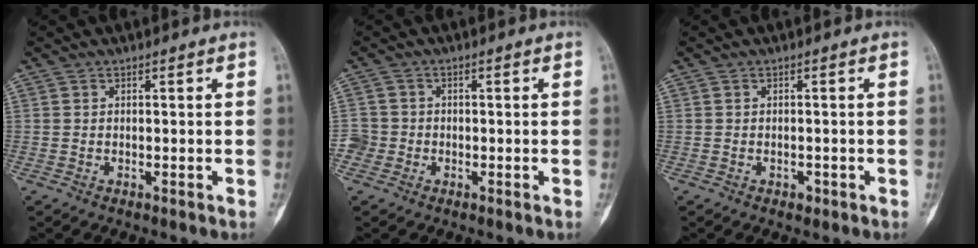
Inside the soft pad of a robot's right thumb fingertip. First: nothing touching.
{"total": 3.1, "force": [-1.3, 2.8, 0.2], "torque": [0.008, 0.015, -0.032]}
{"total": 1.2, "force": [-0.7, 0.8, 0.6], "torque": [0.000, 0.002, -0.009]}